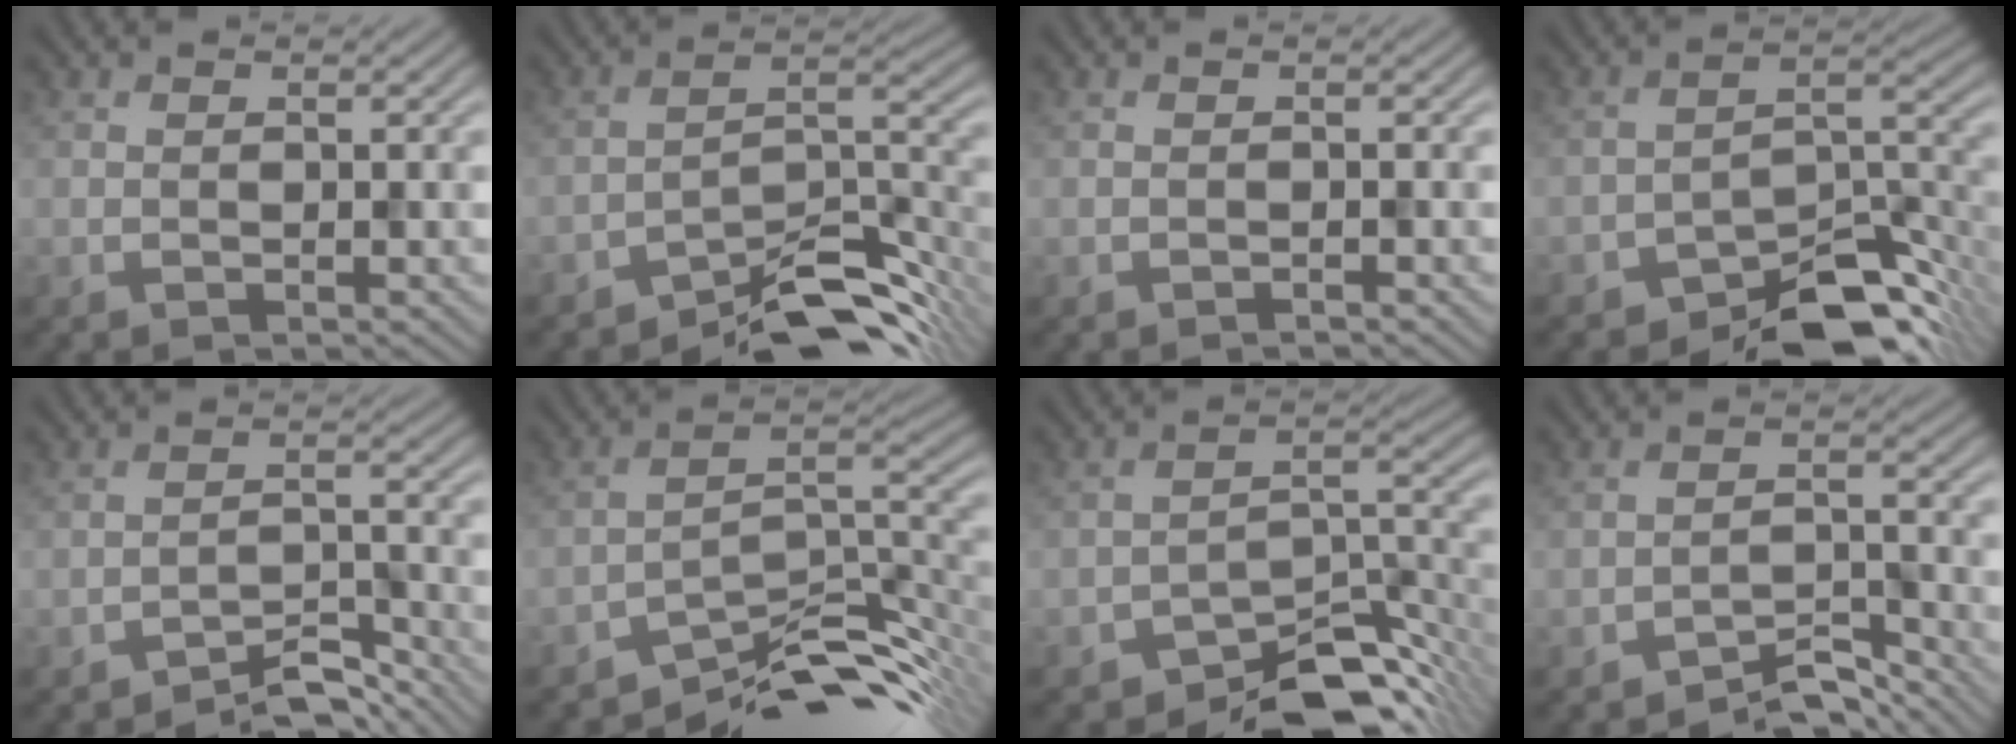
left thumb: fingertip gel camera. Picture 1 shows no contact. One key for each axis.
{"total": 9.7, "fx": -7.8, "fy": 2.7, "fz": 5.2, "tx": -0.065, "ty": 0.008, "tz": -0.146}
{"total": 0.5, "fx": -0.5, "fy": 0.0, "fz": 0.1, "tx": 0.001, "ty": 0.002, "tz": -0.010}
{"total": 9.8, "fx": -7.8, "fy": 3.4, "fz": 4.9, "tx": -0.053, "ty": 0.001, "tz": -0.140}
{"total": 4.7, "fx": -4.2, "fy": 1.0, "fz": 1.8, "tx": -0.027, "ty": 0.006, "tz": -0.072}
{"total": 10.7, "fx": -8.2, "fy": 3.2, "fz": 6.0, "tx": -0.084, "ty": -0.002, "tz": -0.147}
{"total": 9.8, "fx": -7.8, "fy": 3.6, "fz": 4.7, "tx": -0.051, "ty": -0.001, "tz": -0.139}
{"total": 4.6, "fx": -4.2, "fy": 1.0, "fz": 1.7, "tx": -0.025, "ty": 0.005, "tz": -0.074}